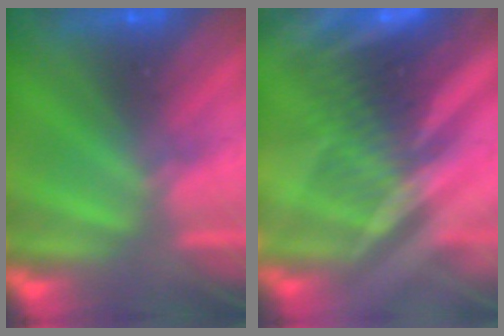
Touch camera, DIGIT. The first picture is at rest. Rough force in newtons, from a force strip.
{"total": 3.2}